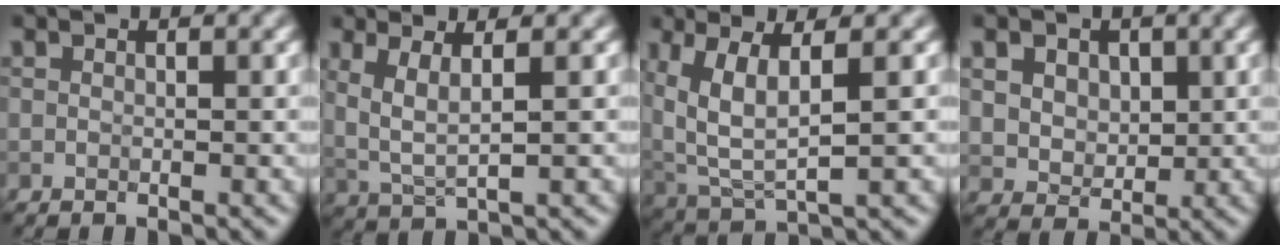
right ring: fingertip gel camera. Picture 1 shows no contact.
{"total": 3.3, "force": [0.9, 0.8, 3.0], "torque": [-0.067, -0.004, 0.024]}
{"total": 5.7, "force": [2.1, 2.2, 4.8], "torque": [-0.115, -0.007, 0.048]}
{"total": 5.3, "force": [2.1, 4.1, 2.7], "torque": [-0.065, 0.012, 0.036]}